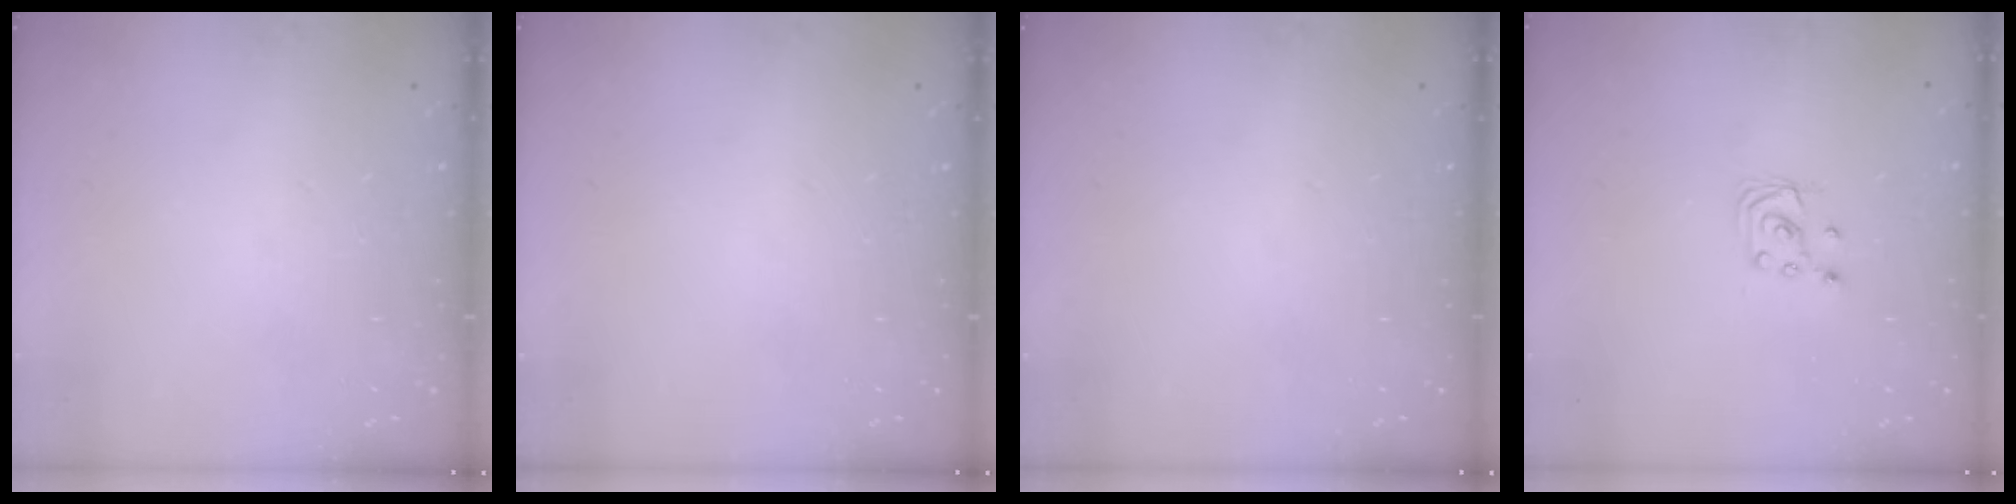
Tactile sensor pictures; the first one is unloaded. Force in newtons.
{"total": 0.0}
{"total": 0.0}
{"total": 2.4, "press": 2.4, "slide": 0.2}